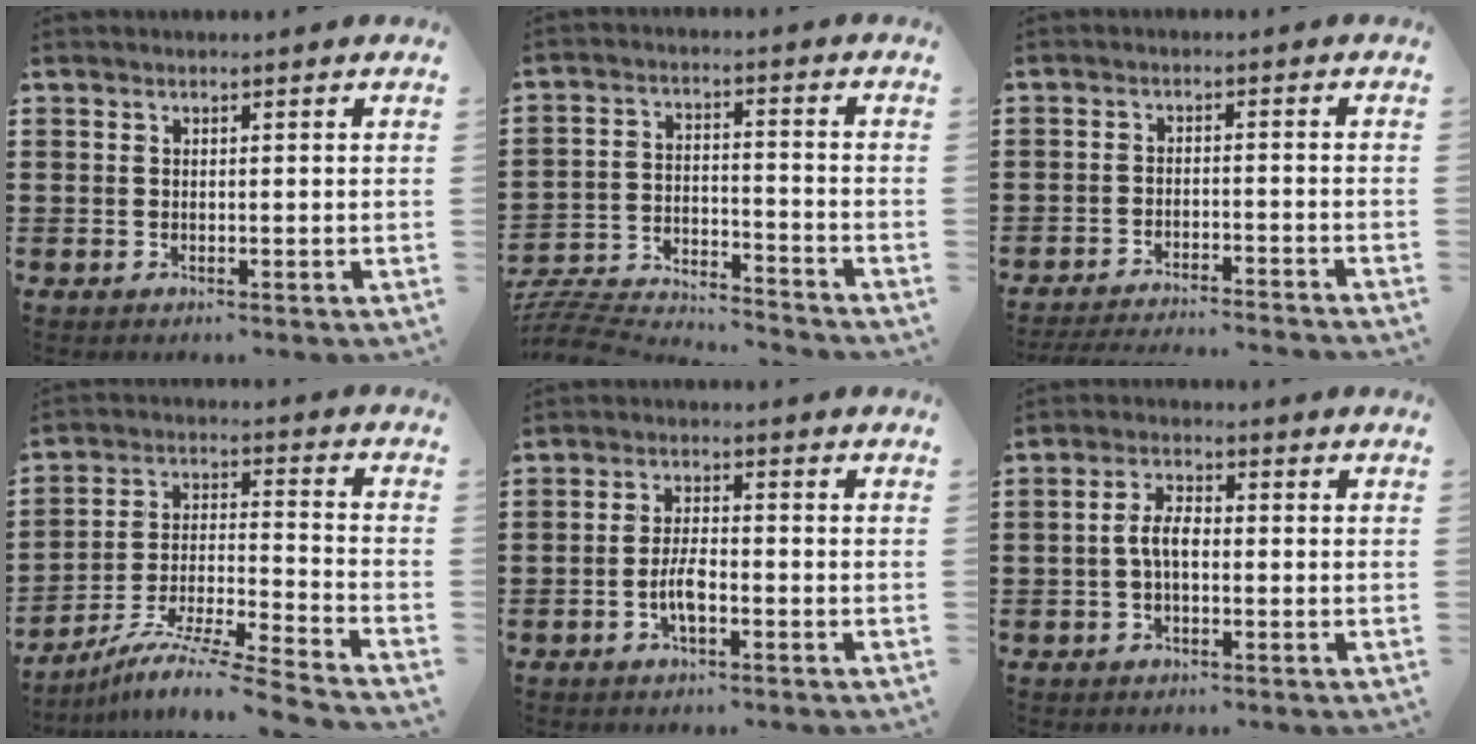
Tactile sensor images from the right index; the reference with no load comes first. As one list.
[{"total": 6.4, "force": [-6.3, 0.5, 0.9], "torque": [-0.031, -0.002, -0.130]}, {"total": 3.4, "force": [-3.3, -0.4, 0.4], "torque": [-0.010, -0.007, -0.069]}, {"total": 9.6, "force": [-8.5, -0.3, 4.5], "torque": [-0.082, 0.002, -0.172]}, {"total": 4.2, "force": [-1.5, 1.5, 3.7], "torque": [-0.085, -0.001, -0.033]}, {"total": 4.1, "force": [-0.6, 1.9, 3.6], "torque": [-0.081, 0.003, -0.017]}]